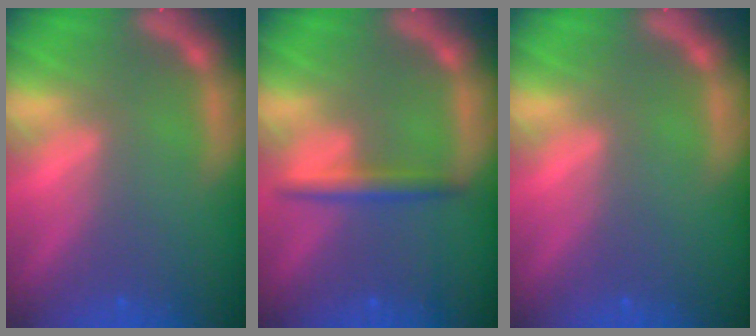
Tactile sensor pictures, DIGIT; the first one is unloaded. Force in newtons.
{"total": 2.4}
{"total": 0.0}